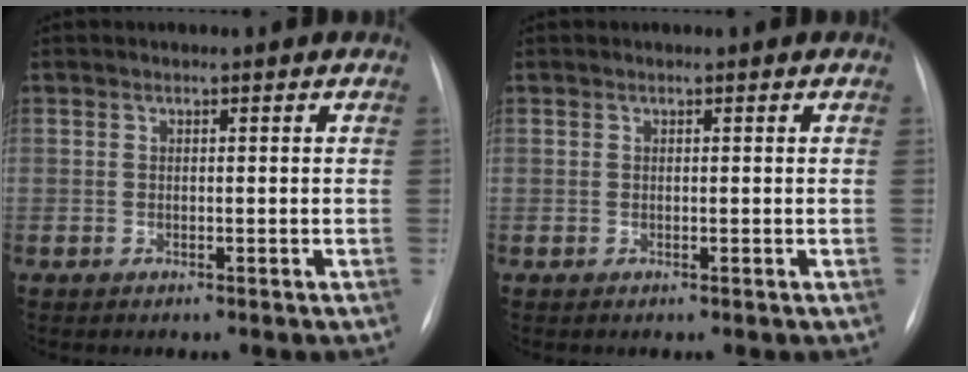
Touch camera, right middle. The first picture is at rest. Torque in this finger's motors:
{"motor_torque": [0.00, 0.00, 0.00, 0.00]}